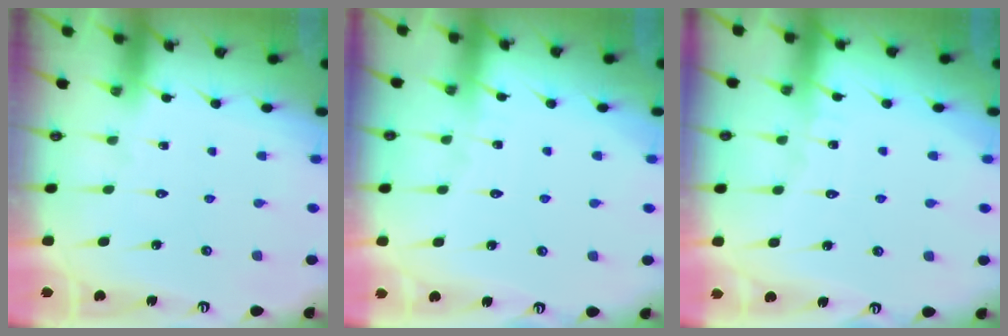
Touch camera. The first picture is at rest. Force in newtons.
{"total": 3.3, "press": 3.3, "slide": 0.4}
{"total": 3.5, "press": 3.4, "slide": 0.3}